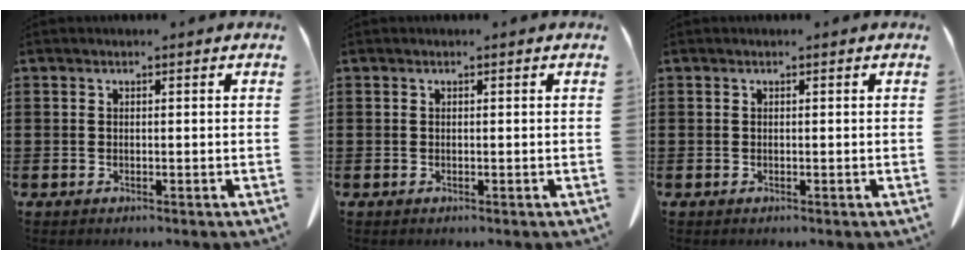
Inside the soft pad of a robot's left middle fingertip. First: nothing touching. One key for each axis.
{"total": 0.0}
{"total": 0.0}